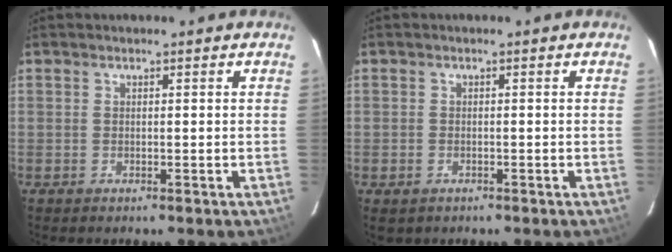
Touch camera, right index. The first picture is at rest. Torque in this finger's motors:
{"motor_torque": [0.09, -0.23, -0.05, -0.04]}